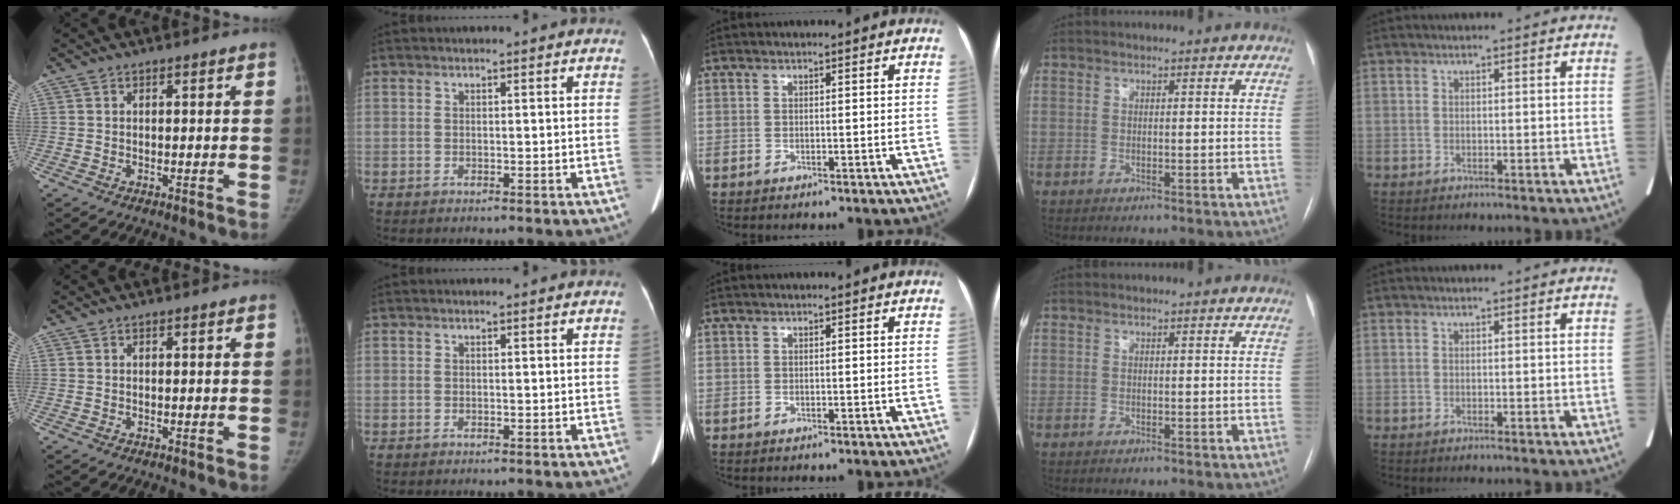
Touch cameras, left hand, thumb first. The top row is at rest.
{}